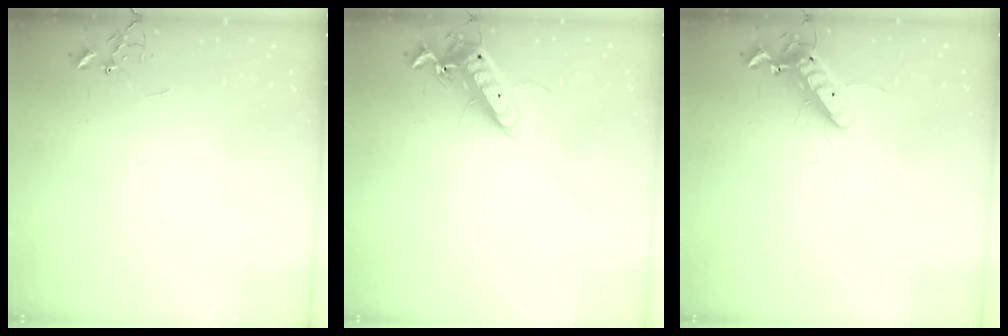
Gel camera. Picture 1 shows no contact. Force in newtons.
{"total": 13.0, "press": 12.9, "slide": 1.9}
{"total": 11.8, "press": 11.6, "slide": 2.2}